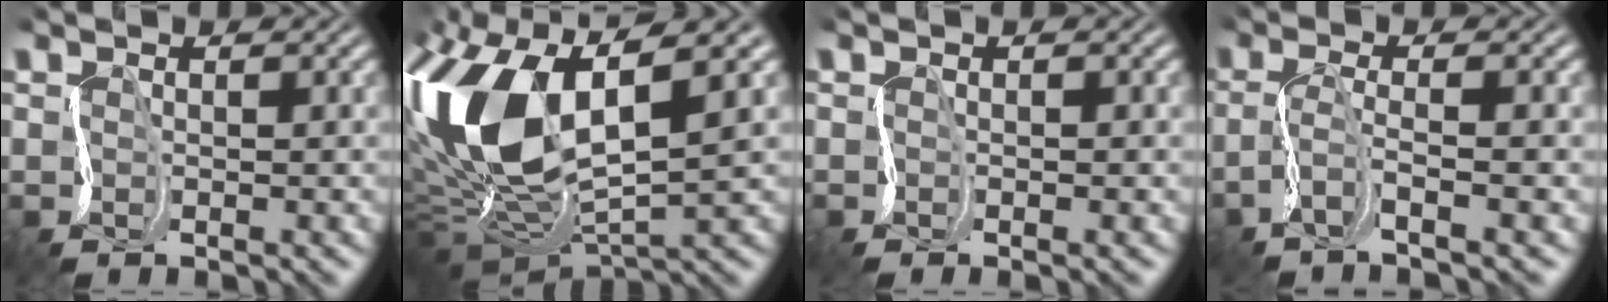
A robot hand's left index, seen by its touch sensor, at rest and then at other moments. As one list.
[{"total": 13.9, "force": [0.1, 7.0, 12.1], "torque": [-0.264, 0.000, -0.007]}, {"total": 1.3, "force": [-0.4, 0.3, 1.2], "torque": [-0.013, -0.003, -0.006]}, {"total": 3.2, "force": [-1.5, 0.4, 2.8], "torque": [-0.066, 0.000, -0.041]}]